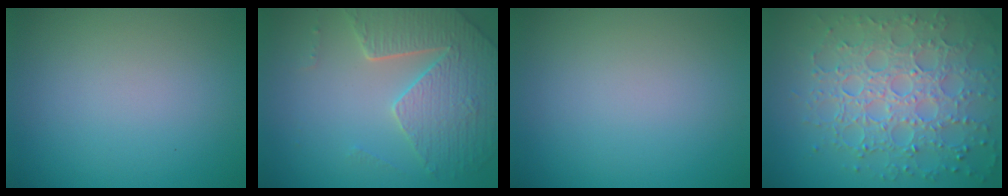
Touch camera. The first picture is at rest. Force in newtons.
{"total": 5.1, "press": 4.7, "slide": 2.1}
{"total": 0.0}
{"total": 8.1, "press": 5.9, "slide": 5.6}